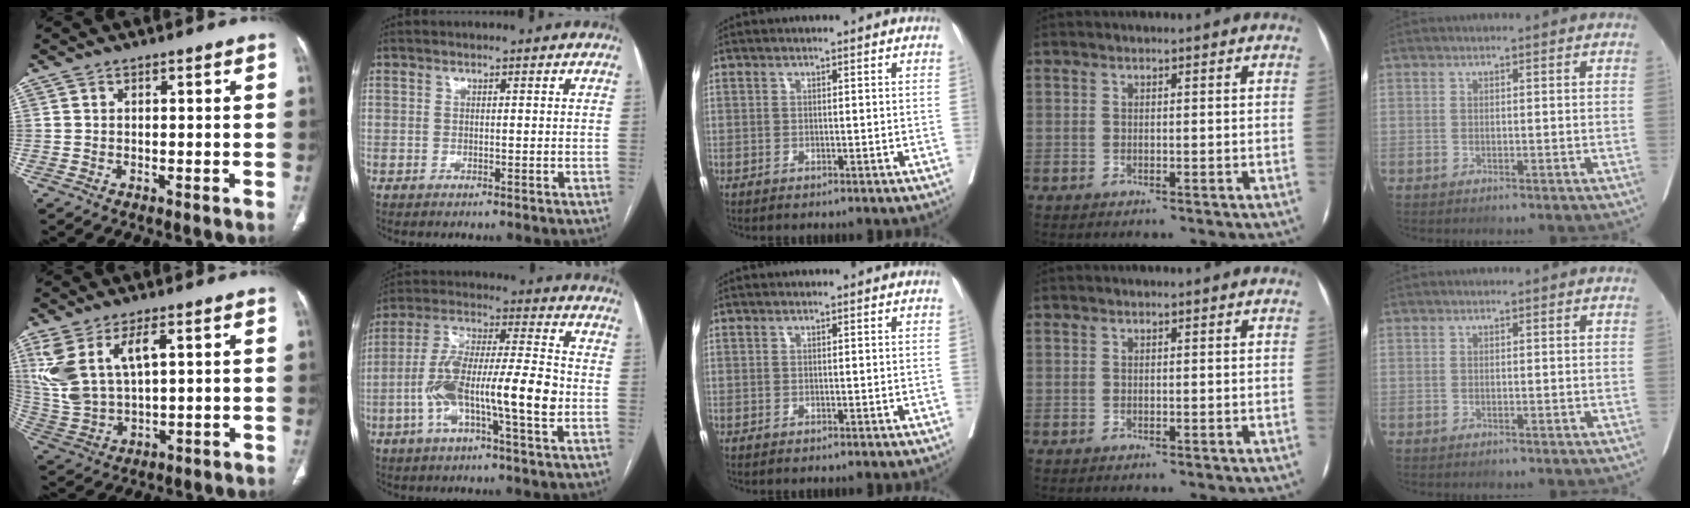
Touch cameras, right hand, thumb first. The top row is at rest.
{"thumb": {"total": 12.6, "force": [4.7, 6.0, 10.1], "torque": [-0.226, -0.014, 0.111]}, "index": {"total": 14.6, "force": [-3.6, 1.9, 14.1], "torque": [-0.265, 0.014, -0.067]}}